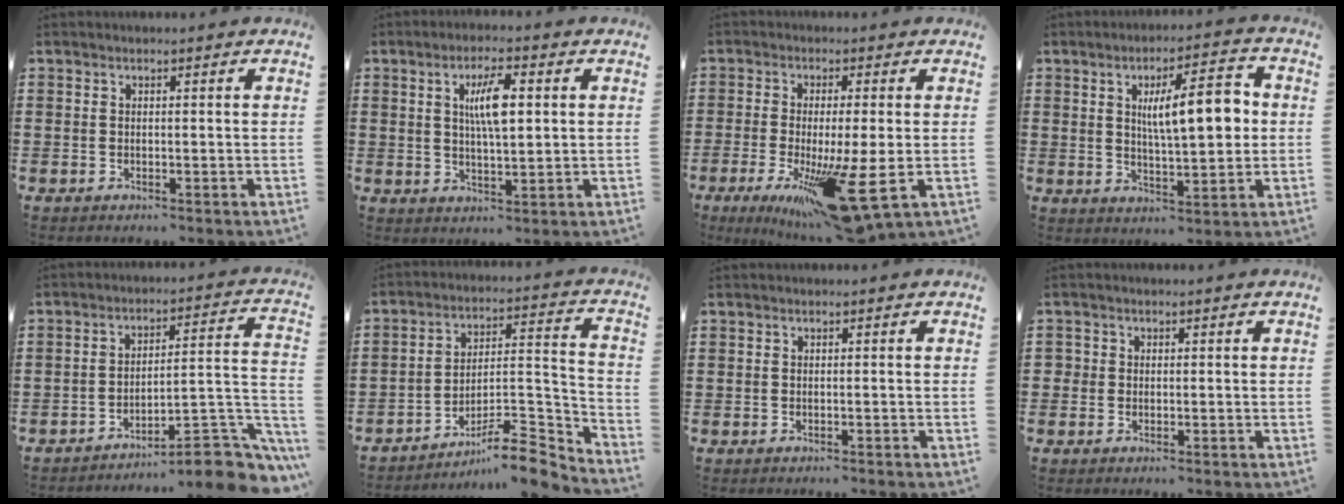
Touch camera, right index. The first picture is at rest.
{"total": 6.5, "force": [1.5, 1.9, 6.0], "torque": [-0.113, 0.006, 0.020]}
{"total": 13.1, "force": [-5.0, 1.7, 12.0], "torque": [-0.201, -0.023, -0.080]}
{"total": 9.8, "force": [1.8, 3.2, 9.1], "torque": [-0.141, -0.003, 0.022]}
{"total": 8.4, "force": [-6.5, 1.6, 5.0], "torque": [-0.063, 0.001, -0.124]}
{"total": 9.5, "force": [-7.7, 2.6, 4.8], "torque": [-0.066, 0.025, -0.144]}
{"total": 0.0}
{"total": 1.1, "force": [0.0, 1.1, 0.2], "torque": [-0.007, 0.006, -0.002]}